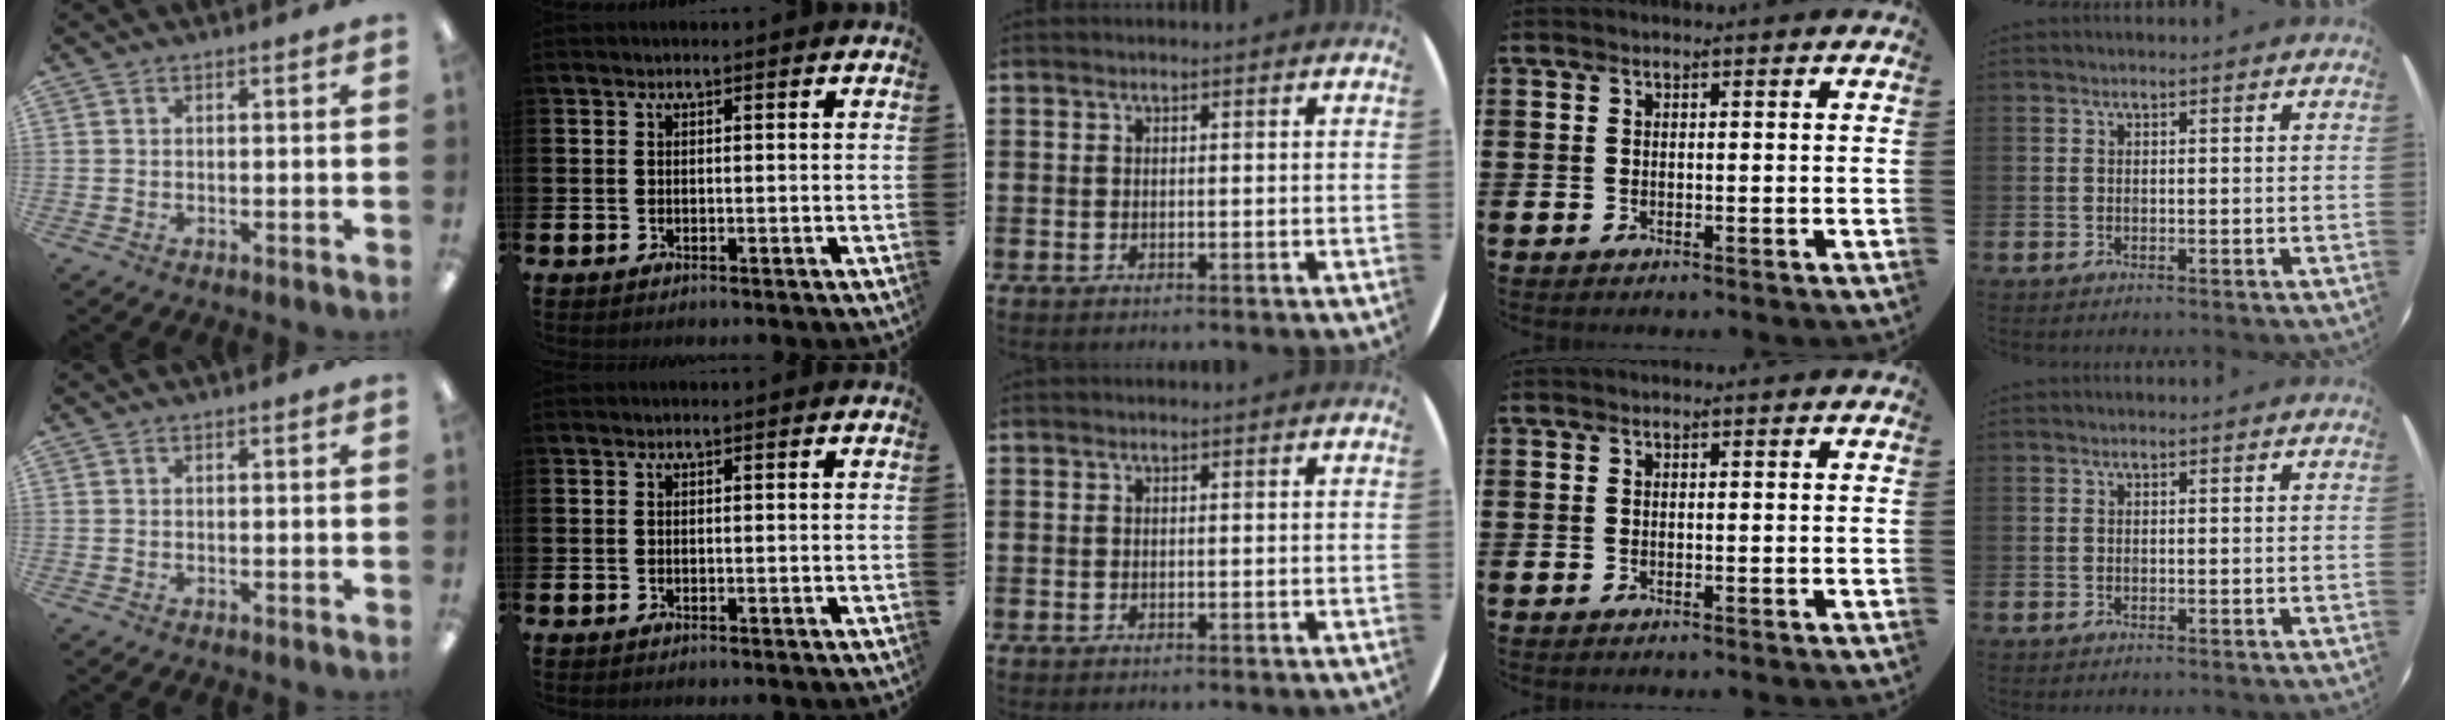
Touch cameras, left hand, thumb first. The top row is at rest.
{}